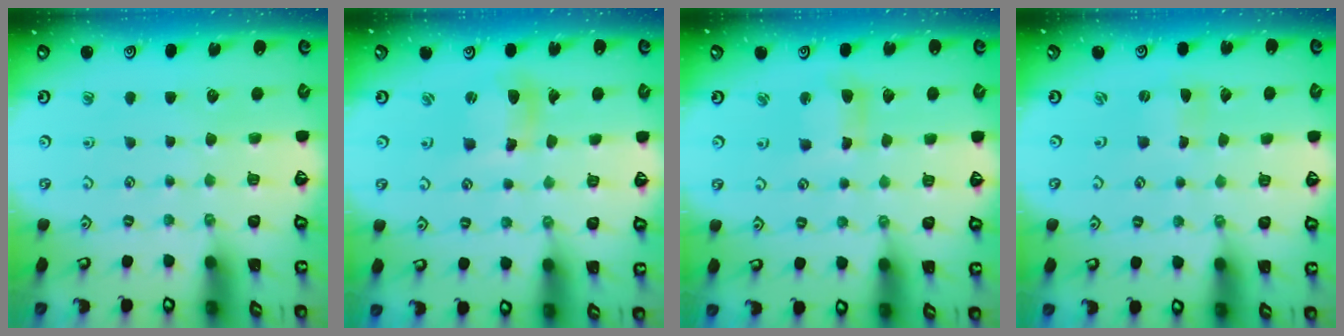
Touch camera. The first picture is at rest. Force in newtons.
{"total": 8.0, "press": 7.9, "slide": 1.3}
{"total": 6.4, "press": 6.3, "slide": 0.8}
{"total": 0.0}